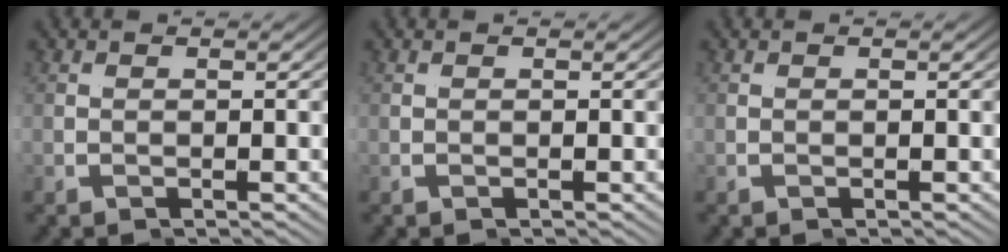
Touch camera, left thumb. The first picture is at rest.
{"total": 0.0}
{"total": 0.0}